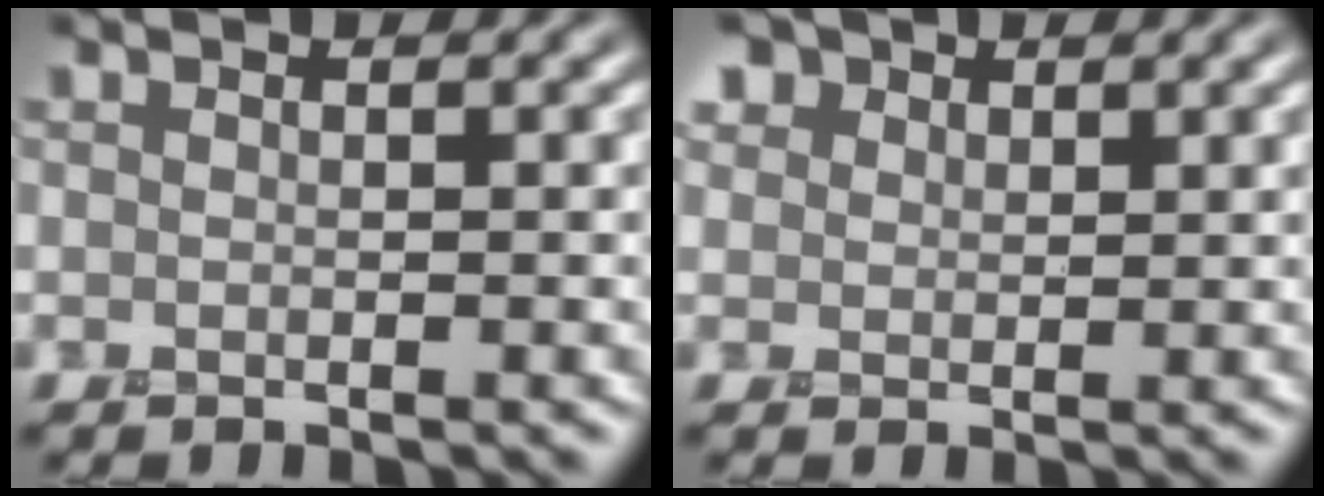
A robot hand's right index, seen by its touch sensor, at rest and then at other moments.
{"total": 3.2, "force": [2.3, 2.2, 0.6], "torque": [-0.025, 0.016, 0.028]}